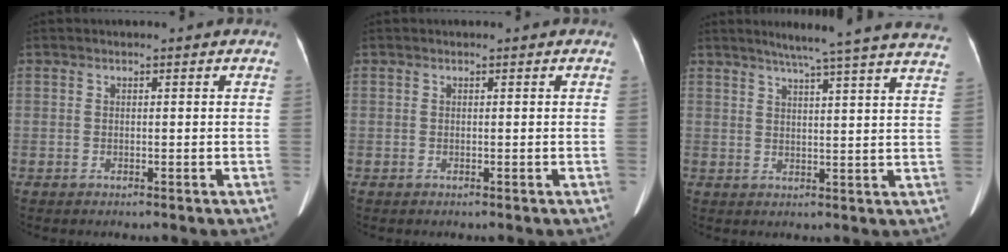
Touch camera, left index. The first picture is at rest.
{"total": 0.0}
{"total": 20.7, "force": [18.1, -0.7, 10.0], "torque": [-0.146, -0.025, 0.217]}